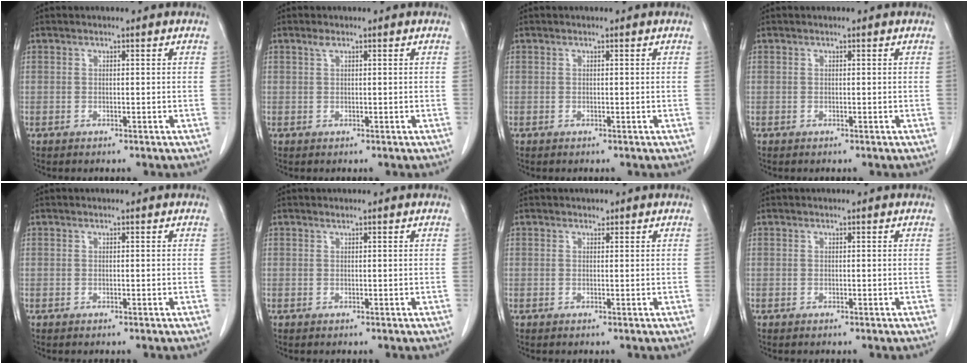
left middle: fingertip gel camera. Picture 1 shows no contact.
{"total": 0.8, "force": [0.5, 0.2, 0.5], "torque": [-0.012, 0.006, 0.009]}
{"total": 0.0}
{"total": 0.0}
{"total": 0.0}
{"total": 0.0}
{"total": 0.6, "force": [0.4, 0.3, 0.1], "torque": [-0.004, -0.001, 0.005]}
{"total": 0.0}